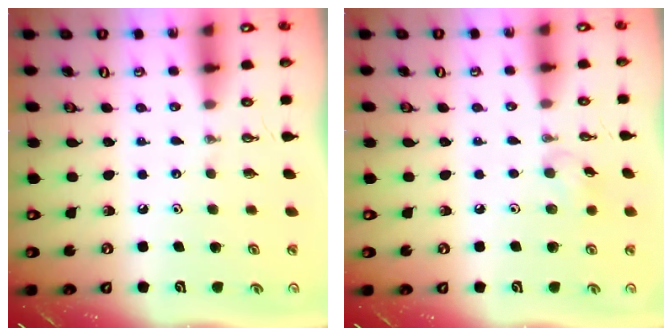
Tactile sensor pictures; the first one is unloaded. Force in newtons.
{"total": 5.3, "press": 5.1, "slide": 1.1}